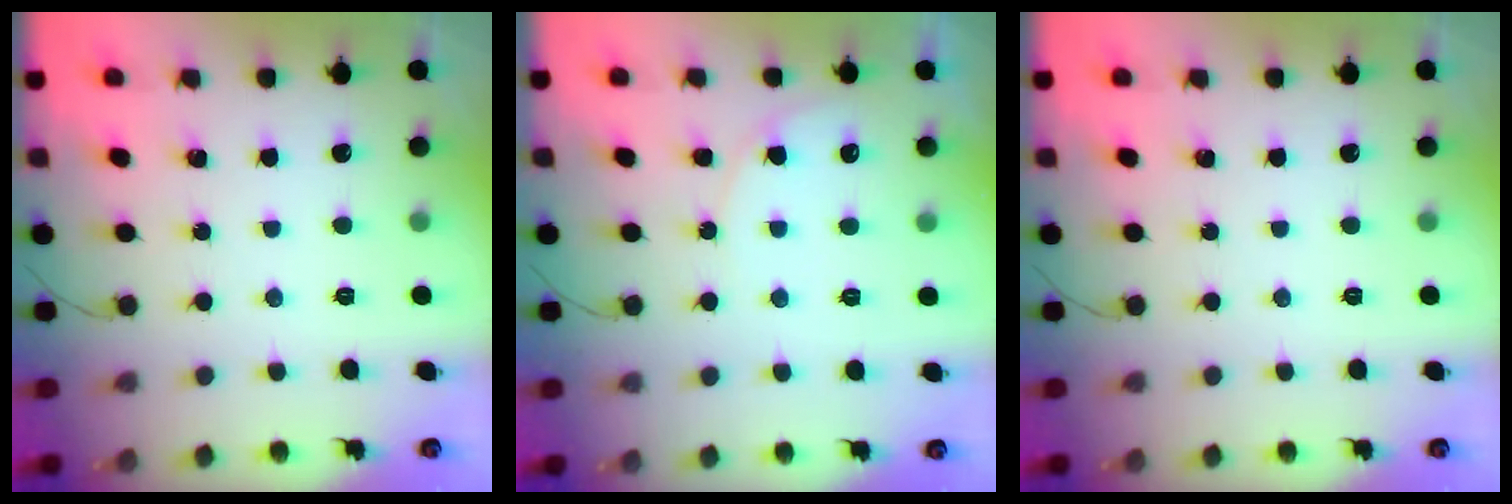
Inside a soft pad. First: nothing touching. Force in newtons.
{"total": 5.4, "press": 5.4, "slide": 0.6}
{"total": 0.0}